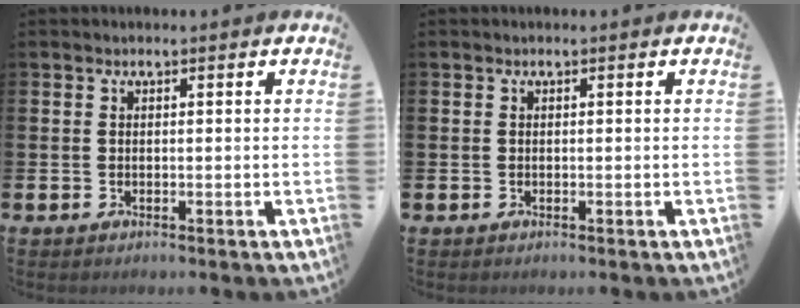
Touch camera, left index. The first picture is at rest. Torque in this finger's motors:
{"motor_torque": [0.00, 0.00, 0.00, 0.00]}